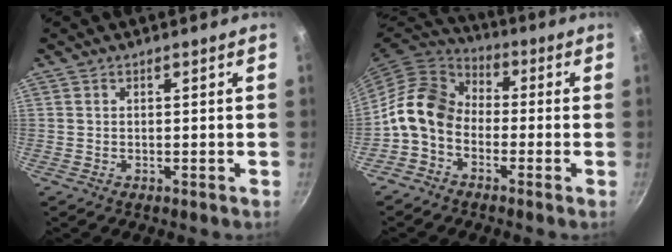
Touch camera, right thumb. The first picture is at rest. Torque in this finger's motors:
{"motor_torque": [0.30, 1.47, 0.96, -0.85, 0.14]}